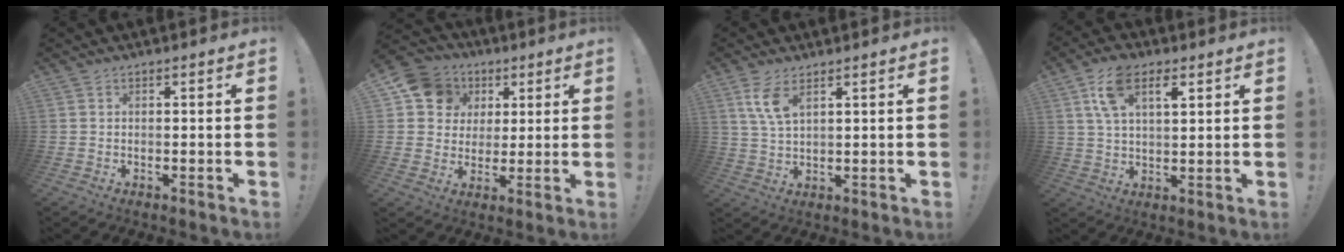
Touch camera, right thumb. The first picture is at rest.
{"total": 12.1, "force": [4.7, 10.4, 3.9], "torque": [-0.048, -0.022, 0.098]}
{"total": 7.0, "force": [3.7, 2.7, 5.2], "torque": [-0.100, -0.016, 0.065]}
{"total": 9.7, "force": [4.9, 4.9, 6.8], "torque": [-0.112, -0.002, 0.088]}